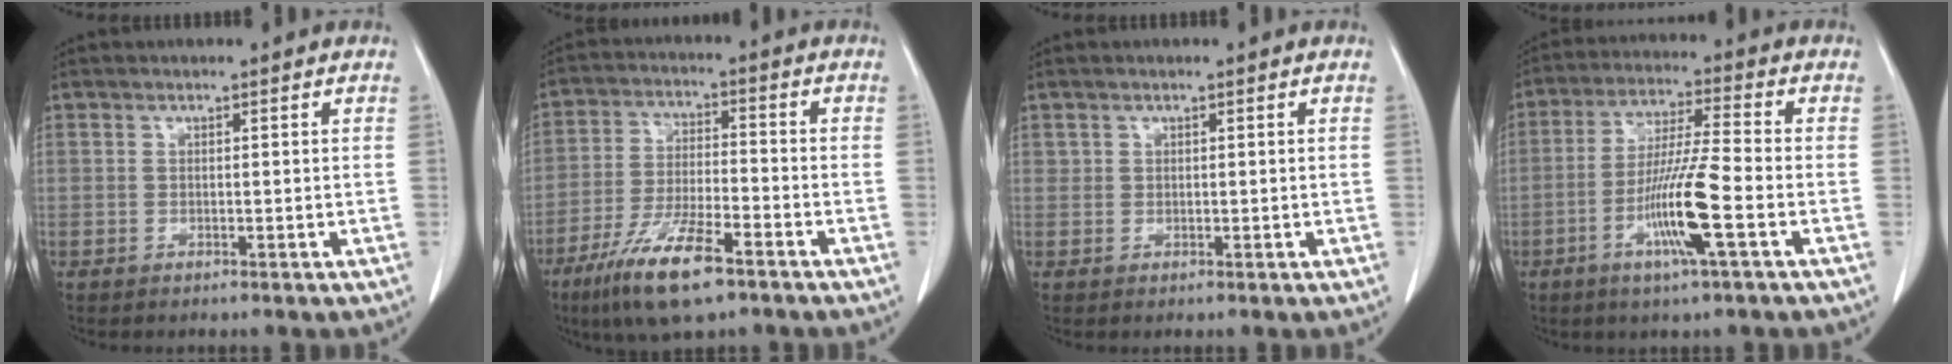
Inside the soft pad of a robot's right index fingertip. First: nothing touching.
{"total": 10.6, "force": [-6.7, 2.0, 7.9], "torque": [-0.157, -0.019, -0.119]}
{"total": 0.6, "force": [0.3, 0.5, 0.1], "torque": [0.006, 0.003, 0.006]}
{"total": 10.9, "force": [-3.8, -0.3, 10.2], "torque": [-0.199, -0.011, -0.074]}